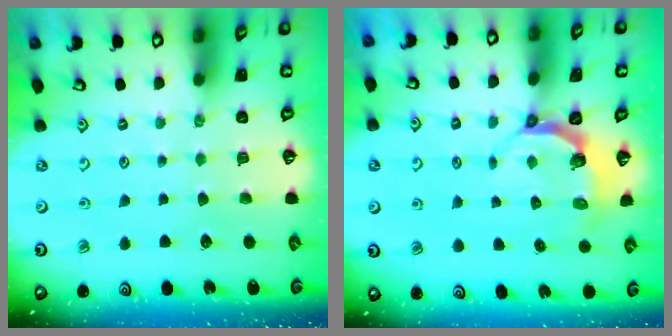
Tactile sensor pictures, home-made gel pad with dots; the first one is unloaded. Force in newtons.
{"total": 4.7, "press": 3.7, "slide": 2.8}